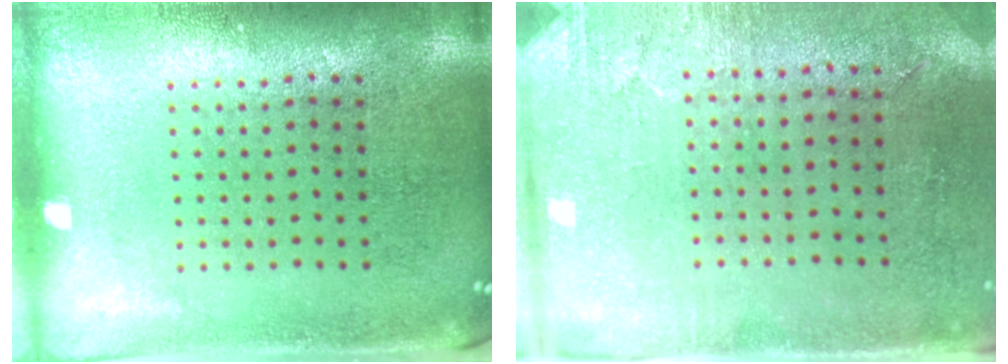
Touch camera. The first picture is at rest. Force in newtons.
{"total": 2.8, "press": 2.3, "slide": 1.7}